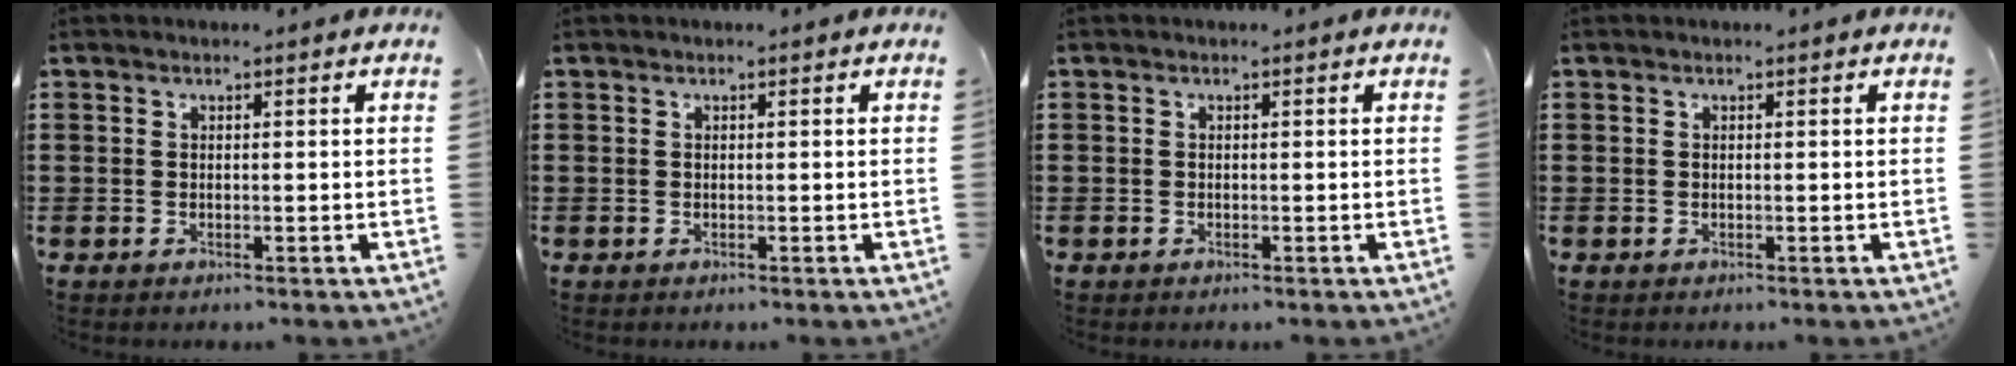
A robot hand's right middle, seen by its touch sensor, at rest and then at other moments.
{"total": 0.0}
{"total": 0.0}
{"total": 0.0}